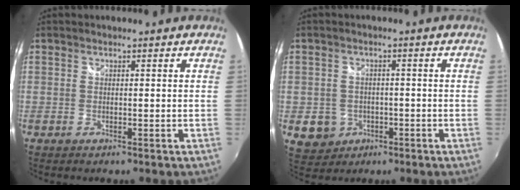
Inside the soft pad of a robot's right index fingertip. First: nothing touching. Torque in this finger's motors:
{"motor_torque": [-0.35, 0.13, -1.03, -0.21]}